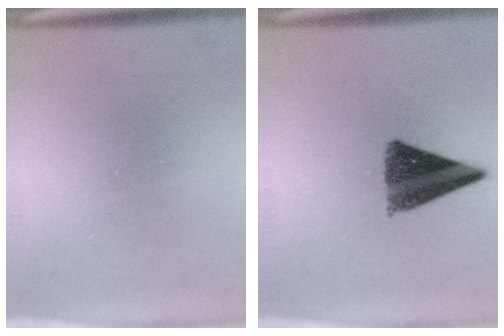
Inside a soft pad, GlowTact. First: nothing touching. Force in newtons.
{"total": 10.1}